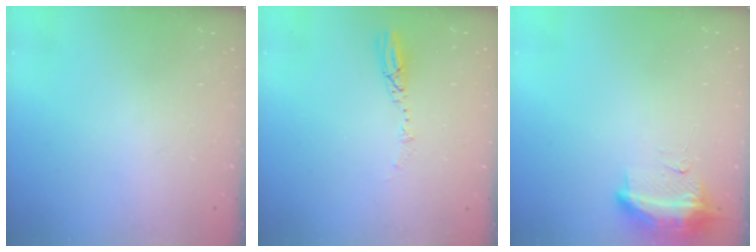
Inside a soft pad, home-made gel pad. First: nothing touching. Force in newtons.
{"total": 5.5, "press": 5.4, "slide": 0.5}
{"total": 18.7, "press": 12.4, "slide": 14.0}